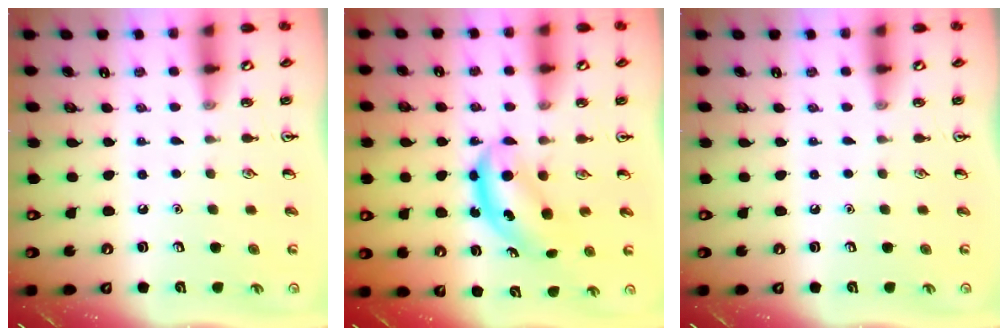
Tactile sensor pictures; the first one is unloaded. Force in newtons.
{"total": 5.0, "press": 5.0, "slide": 0.6}
{"total": 0.0}